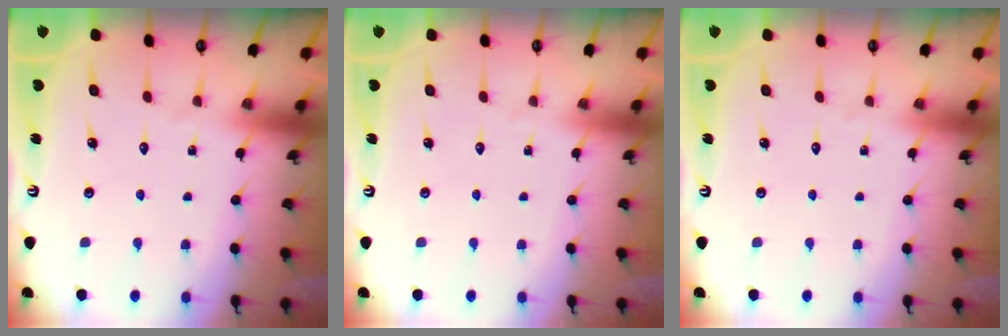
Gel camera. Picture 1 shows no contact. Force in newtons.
{"total": 0.0}
{"total": 0.0}